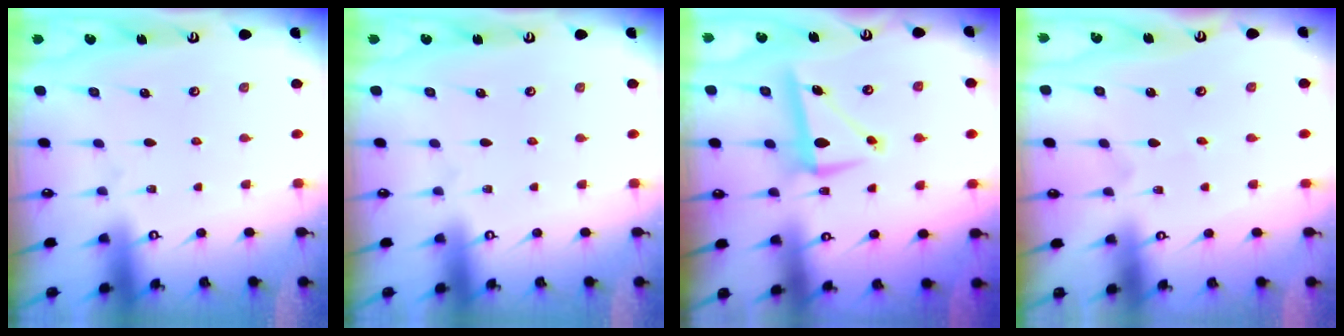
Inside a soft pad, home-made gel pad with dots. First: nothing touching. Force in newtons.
{"total": 0.0}
{"total": 7.6, "press": 7.5, "slide": 1.2}
{"total": 0.7, "press": 0.7, "slide": 0.0}